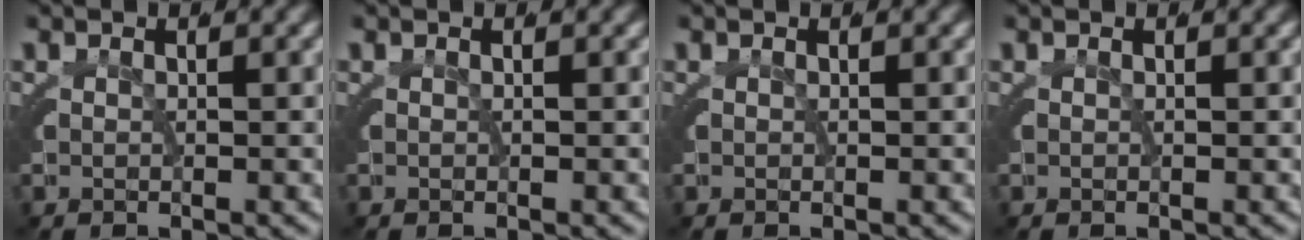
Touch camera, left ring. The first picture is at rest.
{"total": 1.7, "force": [-0.2, -1.6, -0.6], "torque": [0.025, -0.004, 0.001]}
{"total": 0.0}
{"total": 0.0}